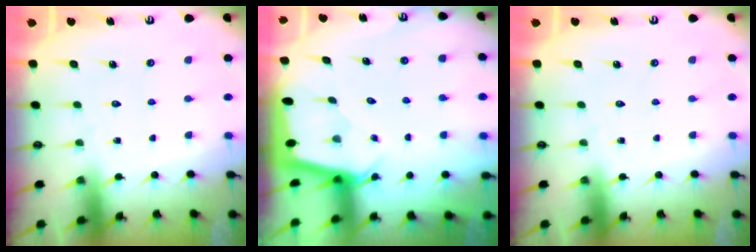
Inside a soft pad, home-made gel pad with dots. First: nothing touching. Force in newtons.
{"total": 2.0, "press": 2.0, "slide": 0.1}
{"total": 0.0}